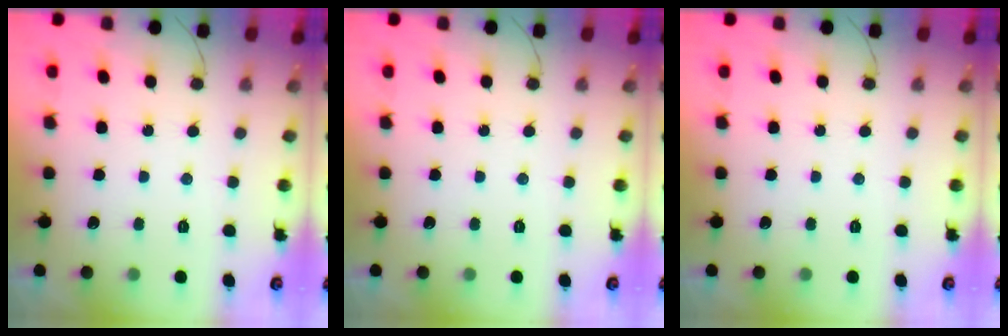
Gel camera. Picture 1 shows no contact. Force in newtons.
{"total": 0.0}
{"total": 0.0}